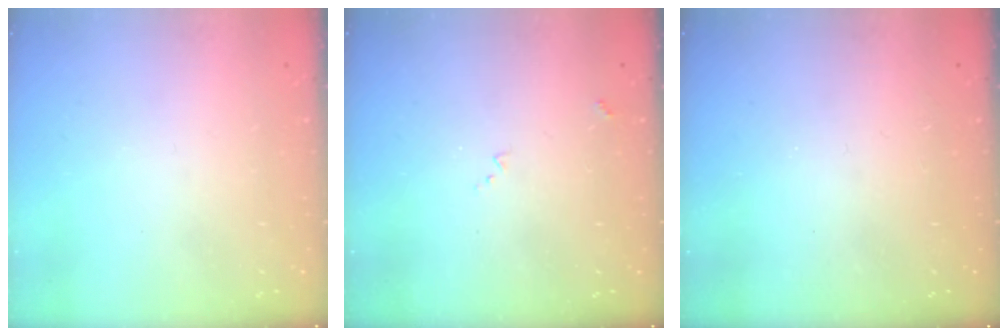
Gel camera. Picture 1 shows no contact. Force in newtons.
{"total": 7.5, "press": 7.5, "slide": 0.9}
{"total": 1.3, "press": 1.2, "slide": 0.2}